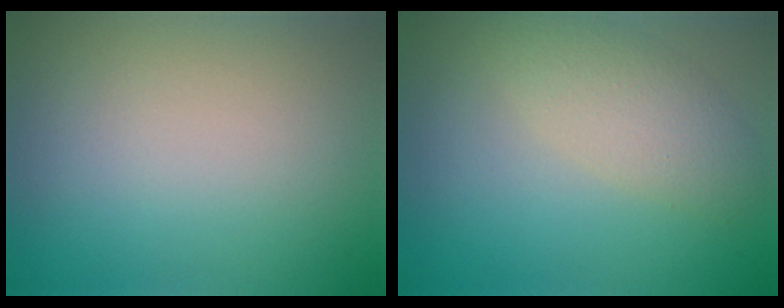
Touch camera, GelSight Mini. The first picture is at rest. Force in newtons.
{"total": 3.6, "press": 3.6, "slide": 0.3}